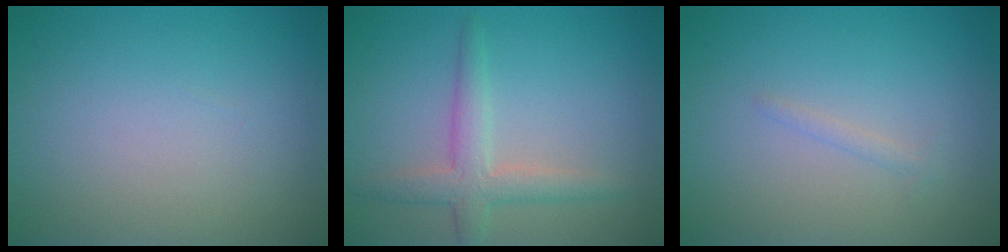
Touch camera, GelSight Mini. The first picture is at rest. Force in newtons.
{"total": 3.0, "press": 3.0, "slide": 0.1}
{"total": 0.7, "press": 0.7, "slide": 0.1}